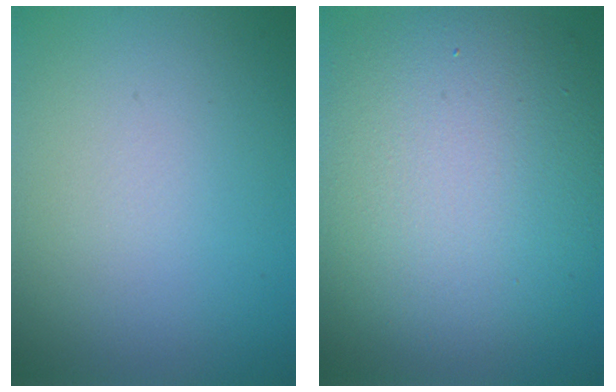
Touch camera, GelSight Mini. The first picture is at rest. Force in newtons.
{"total": 10.9, "press": 10.9, "slide": 0.6}